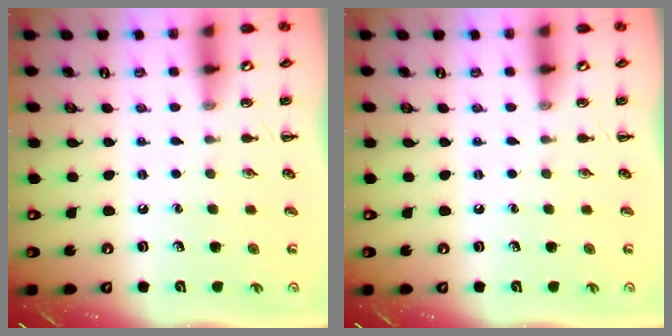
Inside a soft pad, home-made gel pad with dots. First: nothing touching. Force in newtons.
{"total": 0.0}